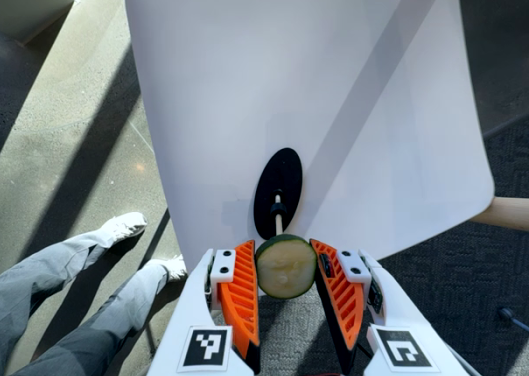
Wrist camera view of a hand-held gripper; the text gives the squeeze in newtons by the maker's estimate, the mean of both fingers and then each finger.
{"total": 8.8, "left": 8.7, "right": 8.9}